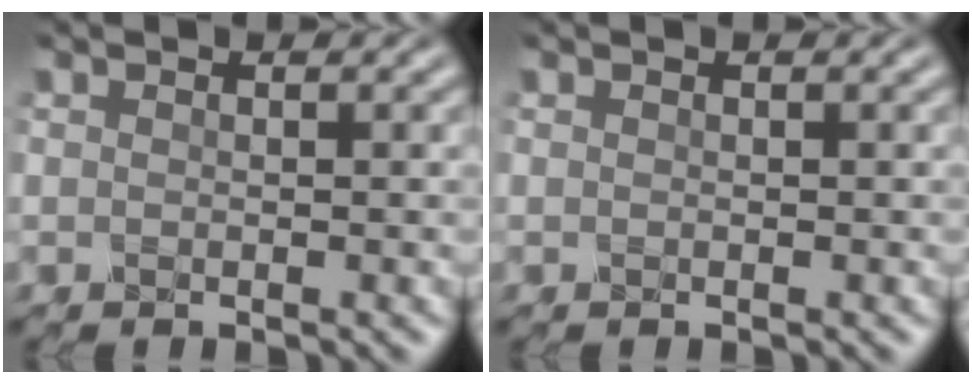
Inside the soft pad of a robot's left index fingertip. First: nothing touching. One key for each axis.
{"total": 0.0}